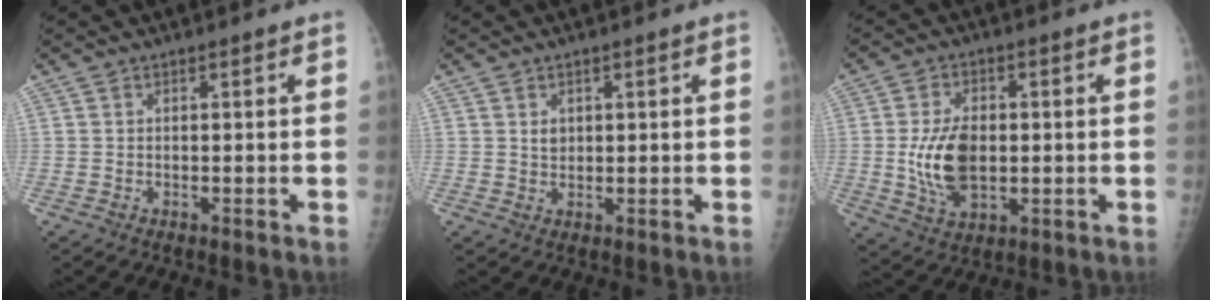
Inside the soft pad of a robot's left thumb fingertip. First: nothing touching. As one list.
[{"total": 1.9, "force": [0.6, 1.5, 1.0], "torque": [-0.003, -0.003, 0.012]}, {"total": 10.9, "force": [-0.6, 6.7, 8.5], "torque": [-0.144, -0.003, -0.003]}]